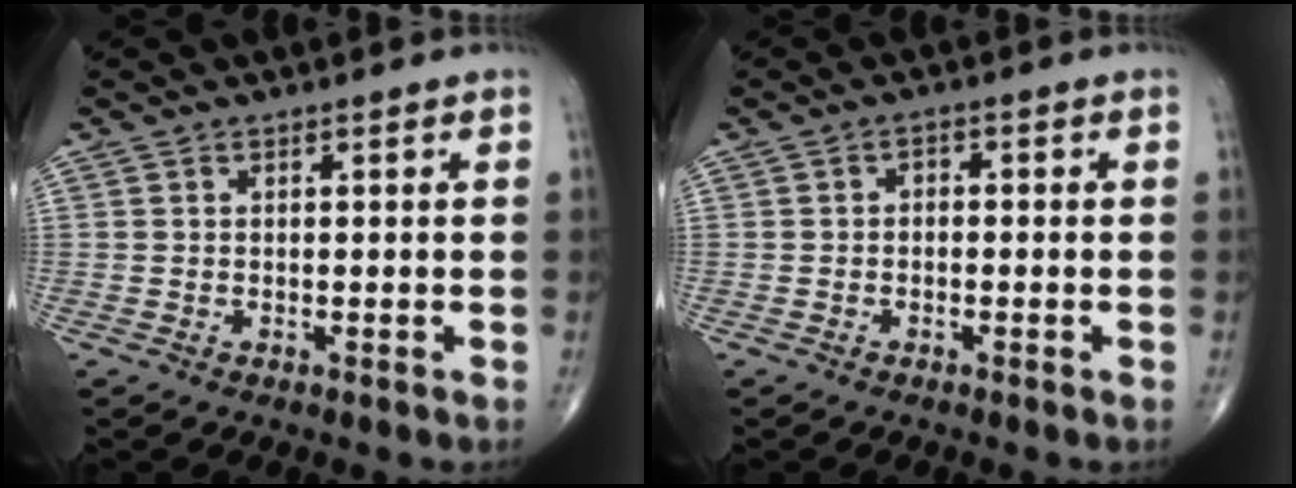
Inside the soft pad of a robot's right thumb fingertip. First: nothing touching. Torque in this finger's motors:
{"motor_torque": [-0.22, -0.11, 0.03, 0.03, 0.02]}